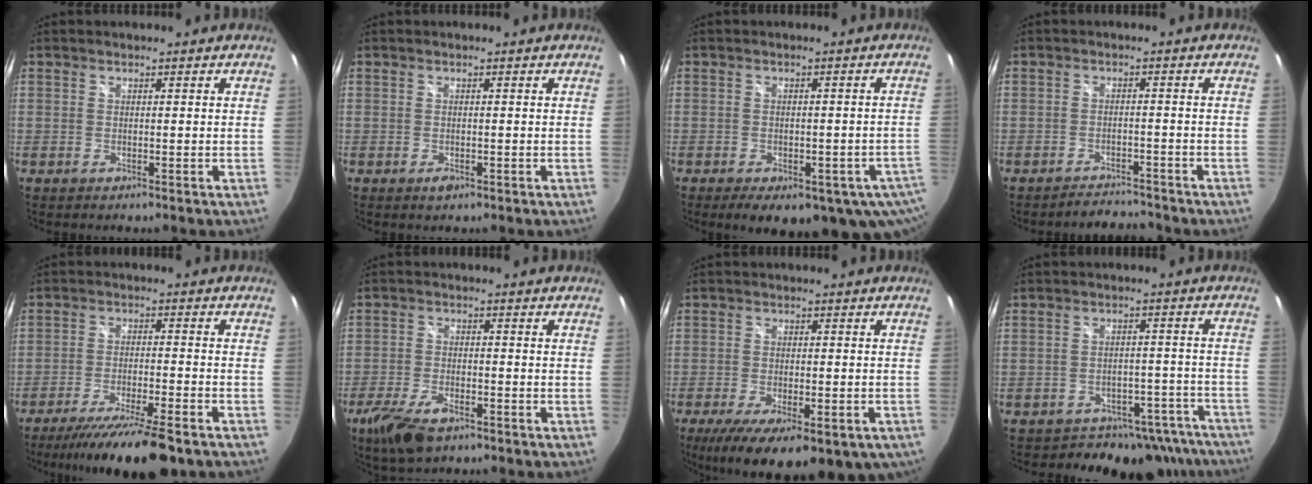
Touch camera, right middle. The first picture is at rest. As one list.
[{"total": 1.2, "force": [-0.7, 0.6, 0.7], "torque": [-0.012, -0.004, -0.013]}, {"total": 14.4, "force": [-8.4, 6.2, 9.9], "torque": [-0.155, -0.042, -0.096]}, {"total": 4.5, "force": [-4.4, 0.9, 0.2], "torque": [-0.017, 0.006, -0.068]}, {"total": 14.6, "force": [-11.9, 1.2, 8.4], "torque": [-0.163, -0.030, -0.191]}, {"total": 9.6, "force": [-6.3, 4.0, 6.0], "torque": [-0.150, -0.026, -0.119]}, {"total": 17.2, "force": [-9.9, 6.7, 12.4], "torque": [-0.226, -0.055, -0.133]}, {"total": 16.1, "force": [-14.0, 7.6, 2.5], "torque": [-0.035, 0.045, -0.160]}]